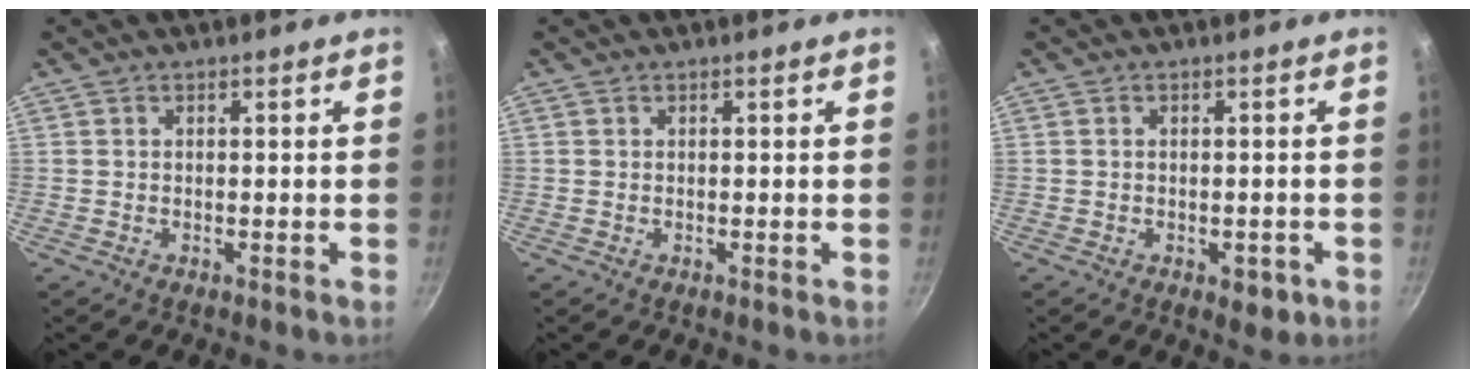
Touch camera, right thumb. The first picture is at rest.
{"total": 0.0}
{"total": 3.7, "force": [-1.5, 2.1, 2.7], "torque": [-0.021, 0.008, -0.012]}